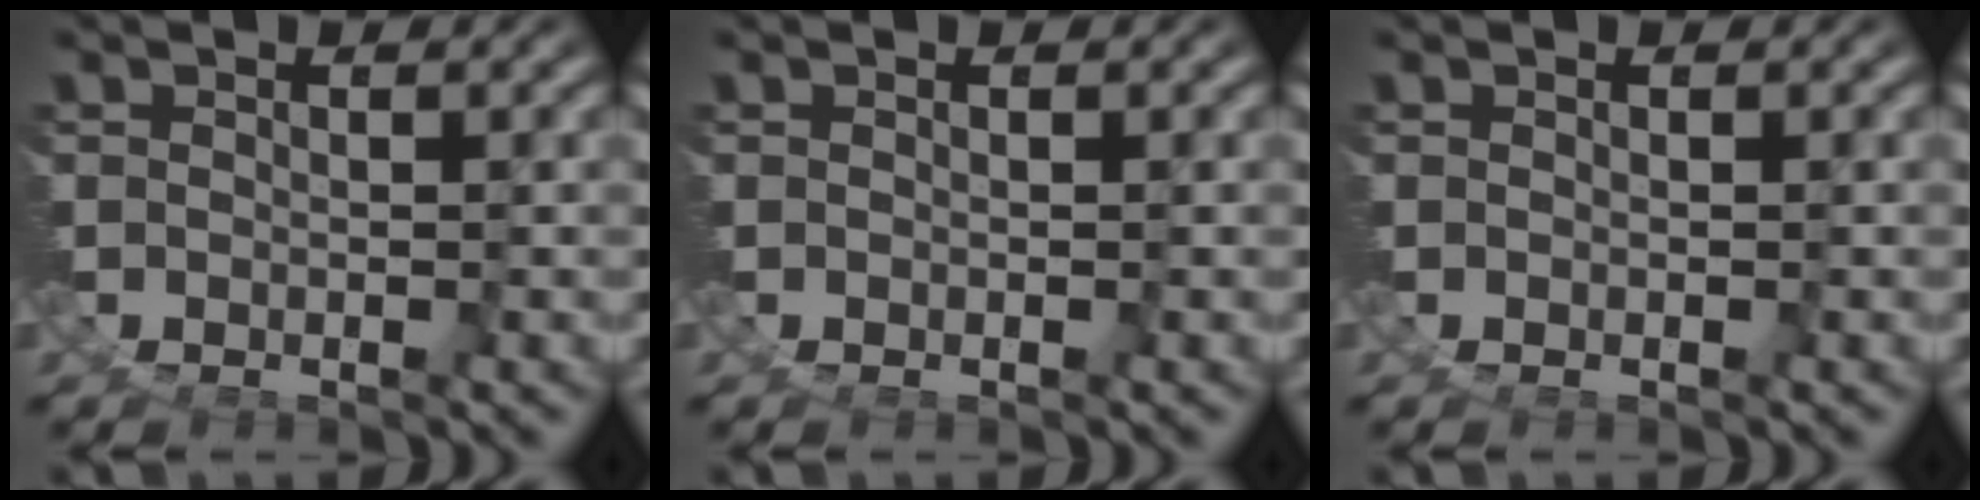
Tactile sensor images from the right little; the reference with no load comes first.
{"total": 0.0}
{"total": 0.0}